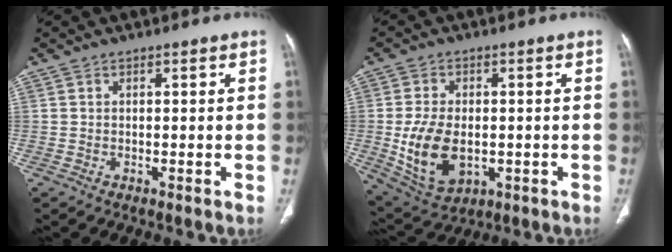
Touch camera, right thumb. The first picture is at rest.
{"total": 12.1, "force": [-1.6, 7.6, 9.3], "torque": [-0.167, -0.005, -0.010]}